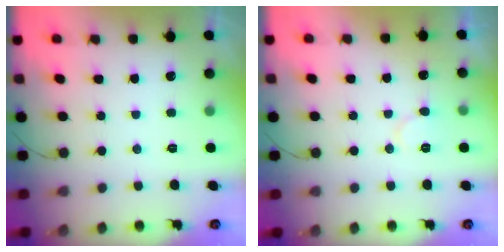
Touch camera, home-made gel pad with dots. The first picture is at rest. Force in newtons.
{"total": 7.2, "press": 7.1, "slide": 0.7}